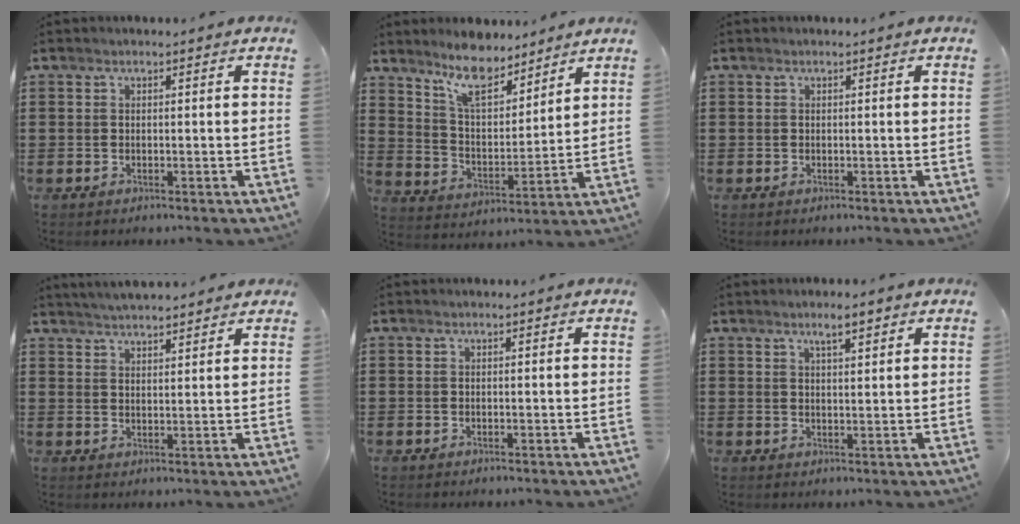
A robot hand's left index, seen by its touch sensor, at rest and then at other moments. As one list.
[{"total": 8.8, "force": [7.4, 2.6, 4.0], "torque": [-0.095, -0.025, 0.136]}, {"total": 0.0}, {"total": 3.2, "force": [3.2, -0.1, 0.3], "torque": [-0.016, -0.006, 0.059]}, {"total": 0.0}, {"total": 3.3, "force": [2.2, 0.6, 2.4], "torque": [-0.042, 0.002, 0.036]}]